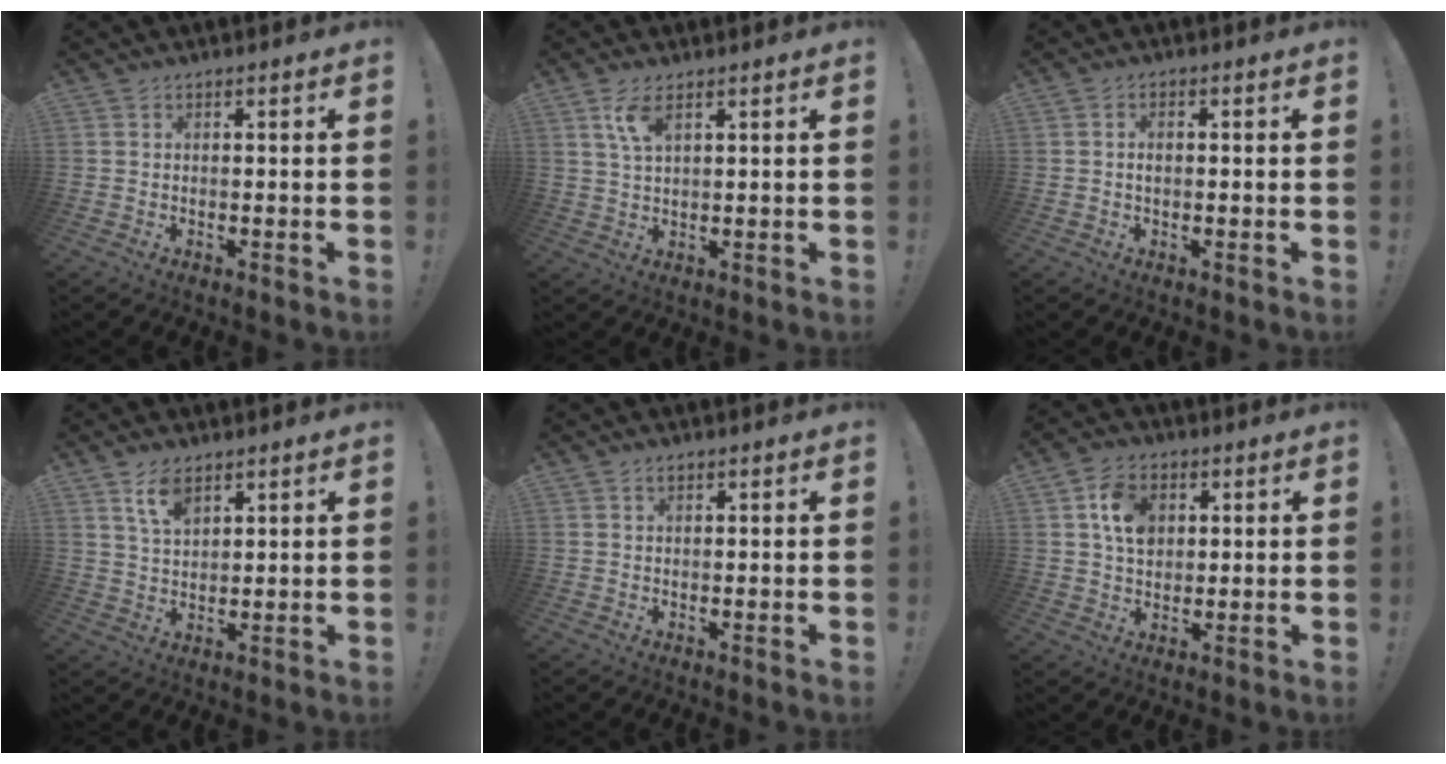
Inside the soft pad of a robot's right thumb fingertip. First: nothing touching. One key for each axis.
{"total": 5.5, "fx": 2.8, "fy": 2.0, "fz": 4.3, "tx": -0.081, "ty": -0.002, "tz": 0.048}
{"total": 1.3, "fx": -0.1, "fy": 0.6, "fz": 1.1, "tx": -0.023, "ty": 0.003, "tz": -0.003}
{"total": 6.8, "fx": 4.3, "fy": 3.0, "fz": 4.2, "tx": -0.076, "ty": -0.016, "tz": 0.077}
{"total": 1.2, "fx": 0.8, "fy": 0.5, "fz": 0.7, "tx": -0.009, "ty": -0.001, "tz": 0.014}
{"total": 9.6, "fx": 3.0, "fy": 7.2, "fz": 5.7, "tx": -0.094, "ty": 0.009, "tz": 0.059}